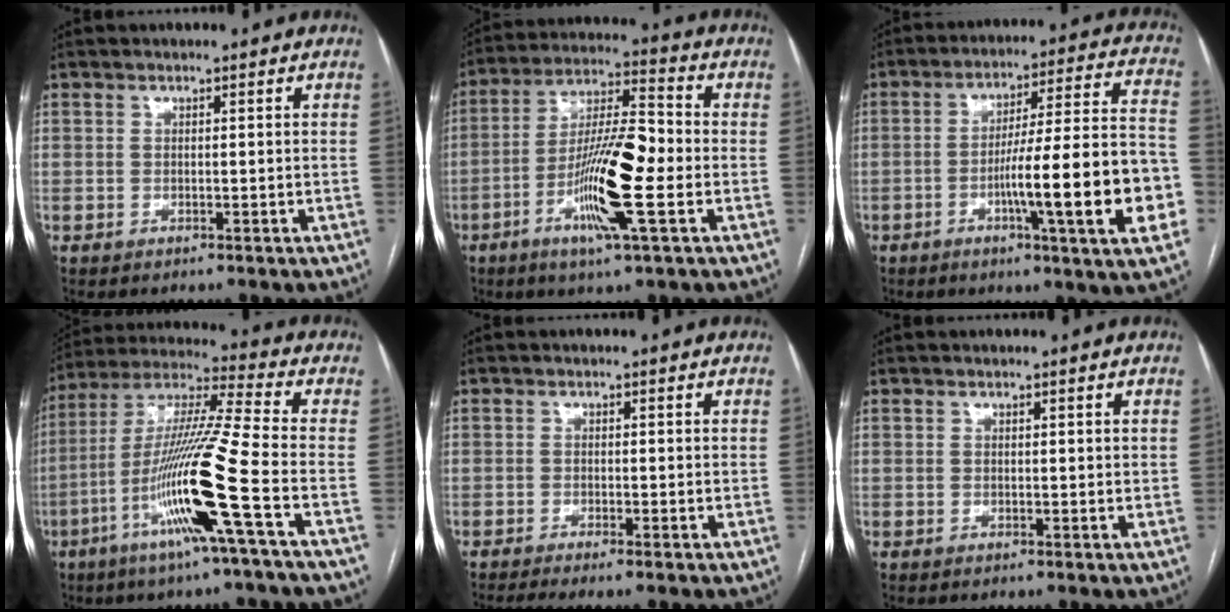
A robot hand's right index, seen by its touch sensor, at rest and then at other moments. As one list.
[{"total": 14.2, "force": [-4.0, 1.2, 13.5], "torque": [-0.252, -0.002, -0.077]}, {"total": 19.5, "force": [-5.5, 0.3, 18.7], "torque": [-0.233, 0.010, -0.079]}, {"total": 17.3, "force": [-6.4, -1.7, 16.0], "torque": [-0.315, -0.016, -0.127]}, {"total": 2.9, "force": [-2.1, 0.0, 2.0], "torque": [-0.034, -0.005, -0.041]}, {"total": 0.6, "force": [0.3, 0.3, 0.4], "torque": [-0.002, 0.000, 0.003]}]